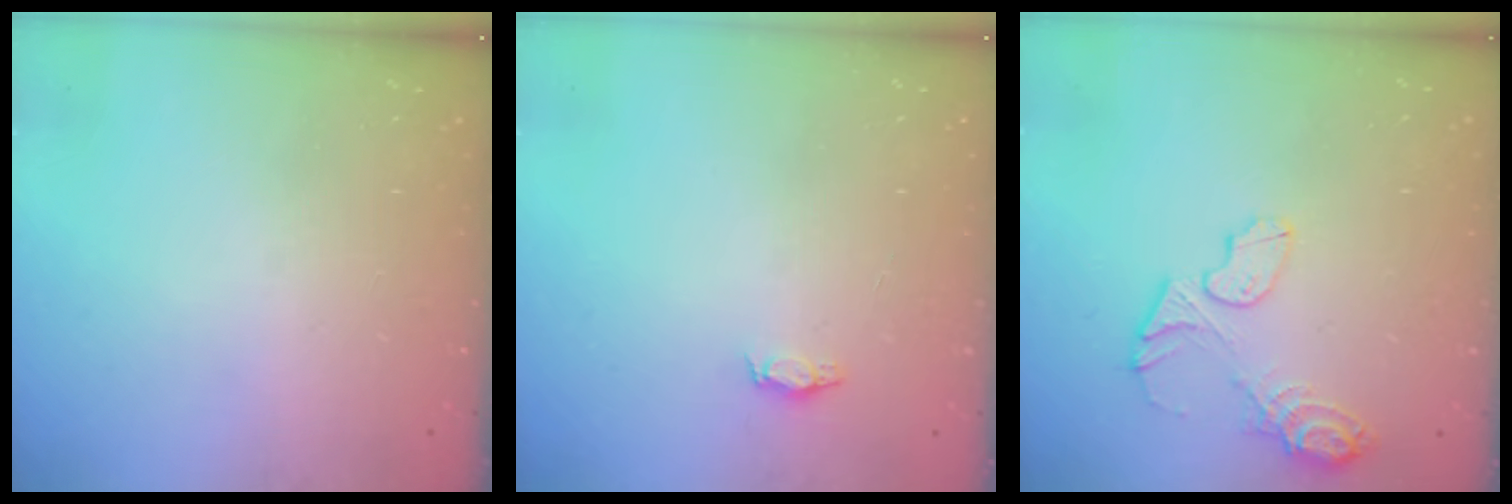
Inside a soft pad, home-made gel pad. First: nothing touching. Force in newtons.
{"total": 2.9, "press": 2.8, "slide": 0.4}
{"total": 9.5, "press": 9.5, "slide": 1.0}